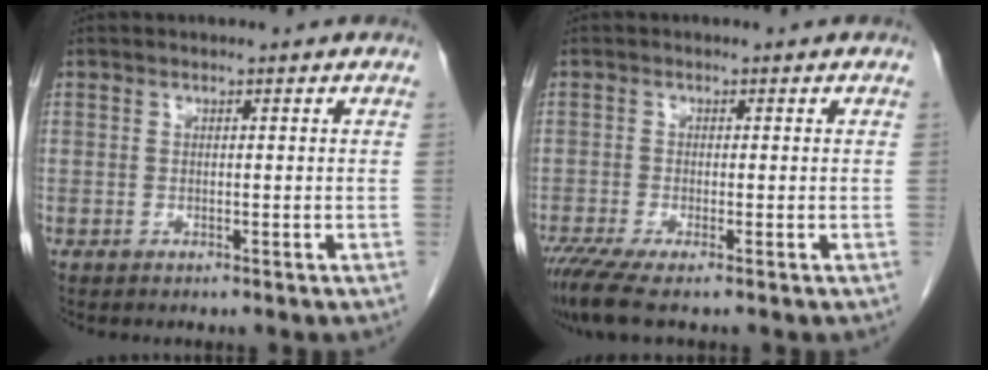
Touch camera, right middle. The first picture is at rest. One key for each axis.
{"total": 4.2, "fx": -2.8, "fy": 0.5, "fz": 3.1, "tx": -0.060, "ty": -0.013, "tz": -0.054}